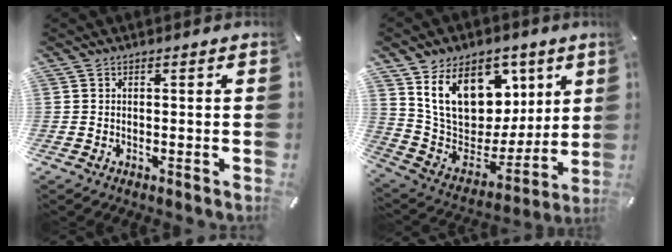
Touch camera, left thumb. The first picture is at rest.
{"total": 20.1, "force": [9.1, 14.1, 11.1], "torque": [-0.188, -0.048, 0.170]}